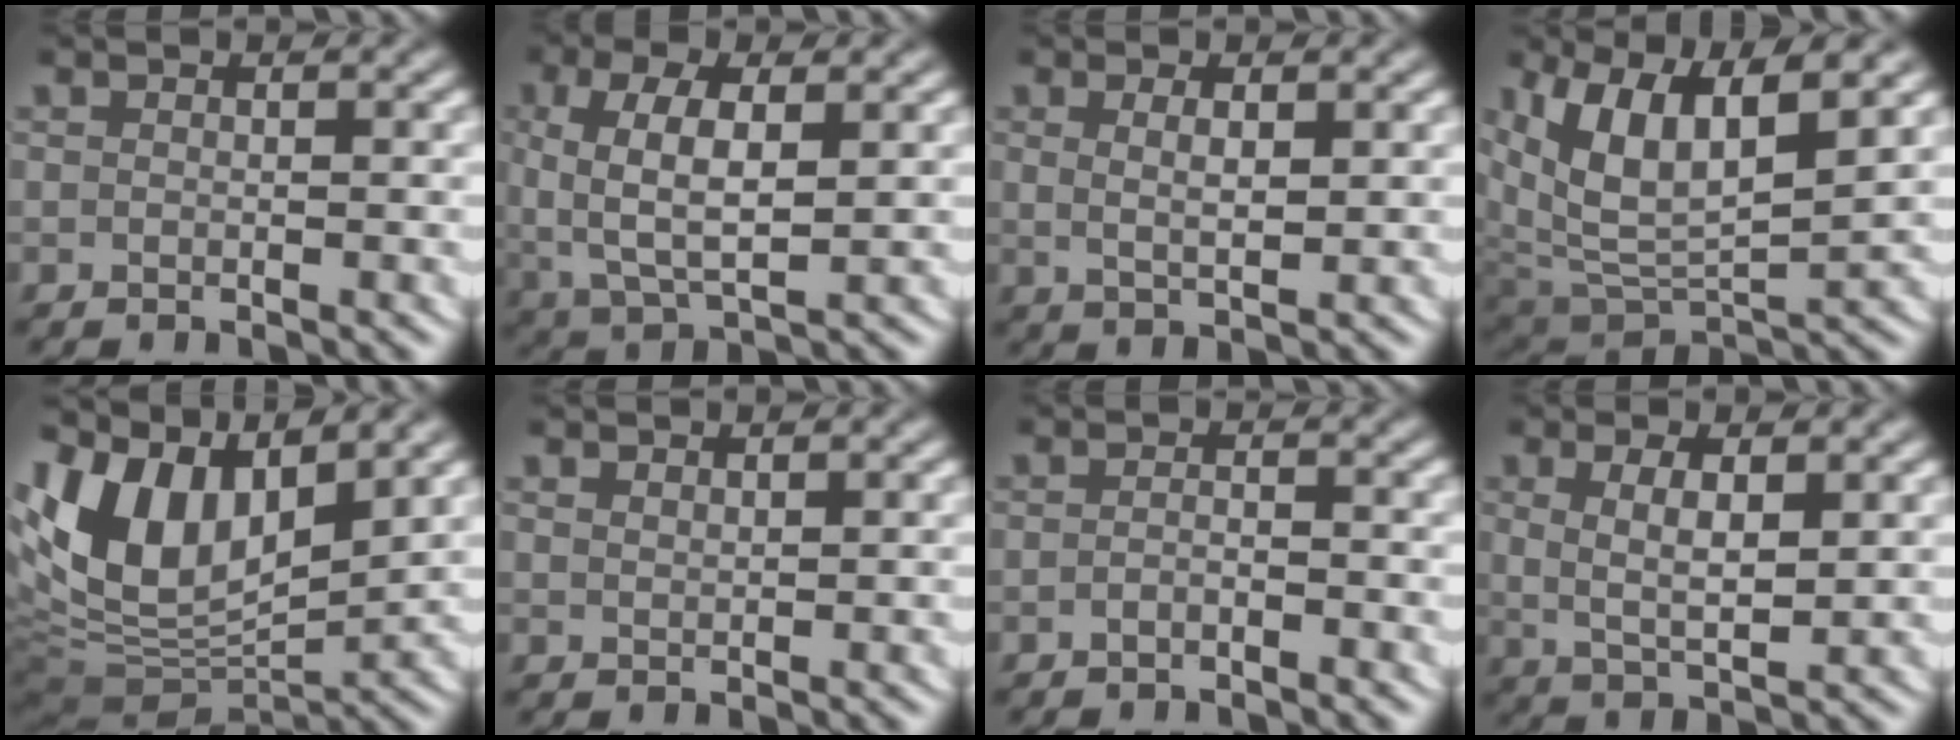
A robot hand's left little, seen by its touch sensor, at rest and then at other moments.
{"total": 5.5, "force": [0.2, 2.9, 4.6], "torque": [-0.104, -0.014, 0.016]}
{"total": 2.5, "force": [0.6, 0.8, 2.3], "torque": [-0.038, -0.009, 0.019]}
{"total": 8.6, "force": [2.1, 5.2, 6.4], "torque": [-0.146, -0.016, 0.046]}
{"total": 14.5, "force": [1.4, 10.4, 10.0], "torque": [-0.204, -0.025, 0.033]}
{"total": 0.7, "force": [0.7, -0.1, 0.1], "torque": [0.001, -0.006, 0.022]}
{"total": 1.3, "force": [-1.2, 0.2, 0.4], "torque": [-0.004, -0.001, -0.024]}
{"total": 4.0, "force": [0.7, 1.6, 3.6], "torque": [-0.064, -0.012, 0.020]}